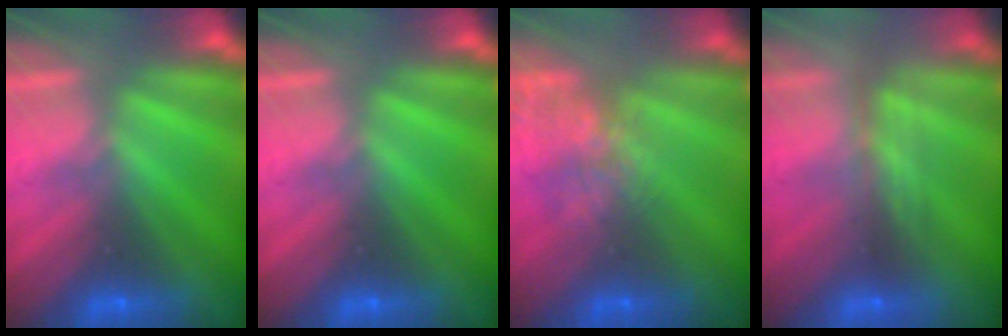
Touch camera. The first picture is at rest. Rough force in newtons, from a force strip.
{"total": 0.0}
{"total": 4.9}
{"total": 2.4}